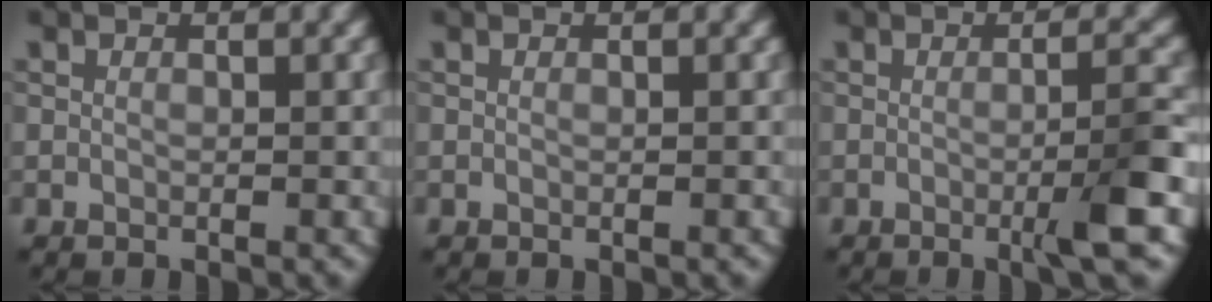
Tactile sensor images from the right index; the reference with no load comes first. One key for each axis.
{"total": 0.0}
{"total": 4.0, "fx": -1.2, "fy": 0.4, "fz": 3.7, "tx": -0.051, "ty": 0.010, "tz": -0.033}